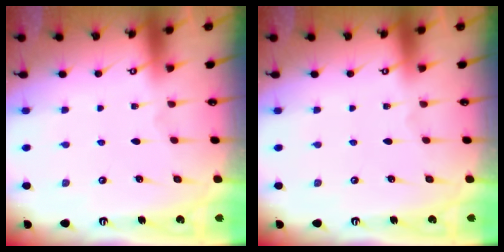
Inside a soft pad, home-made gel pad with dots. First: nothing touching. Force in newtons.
{"total": 0.0}